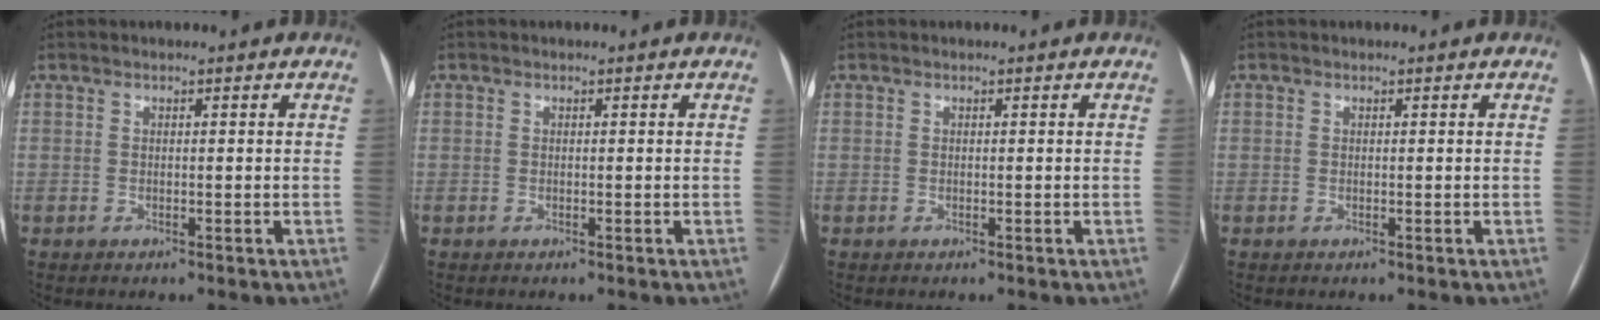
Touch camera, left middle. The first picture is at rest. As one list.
[{"total": 0.0}, {"total": 0.0}, {"total": 2.2, "force": [-1.2, -1.7, -0.8], "torque": [0.015, -0.012, -0.018]}]